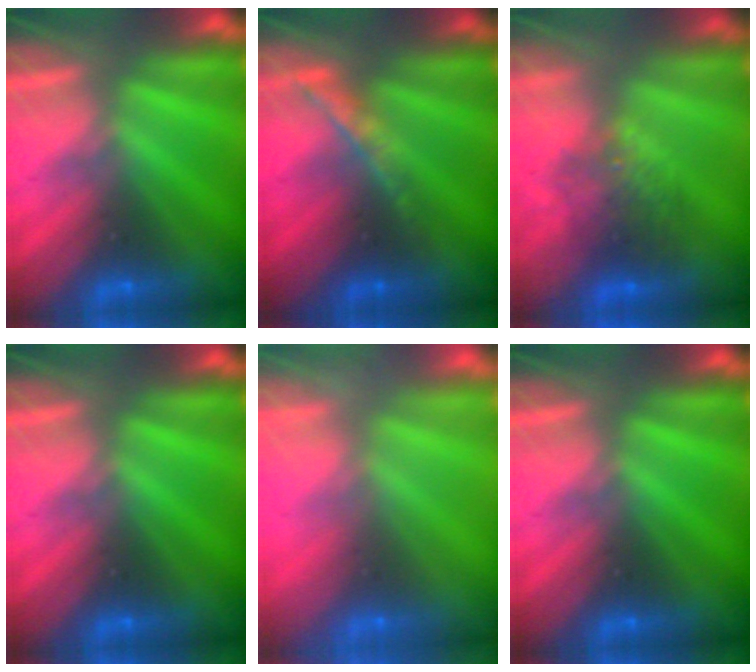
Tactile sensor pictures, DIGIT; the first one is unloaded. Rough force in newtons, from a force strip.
{"total": 1.7}
{"total": 9.3}
{"total": 0.0}
{"total": 8.1}
{"total": 0.0}